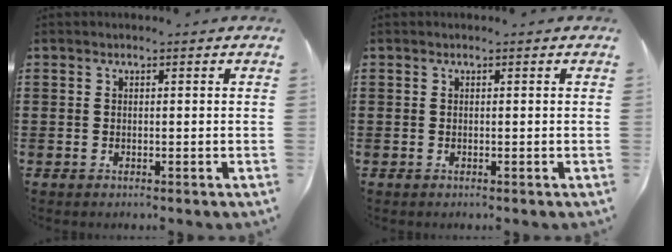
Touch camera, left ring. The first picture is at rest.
{"total": 0.0}